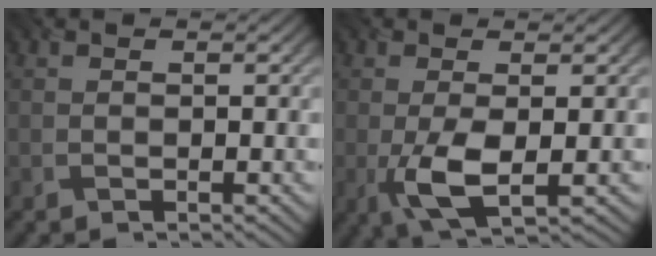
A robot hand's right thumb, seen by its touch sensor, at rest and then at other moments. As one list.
[{"total": 5.6, "force": [-1.0, 1.9, 5.1], "torque": [-0.111, -0.005, -0.019]}]